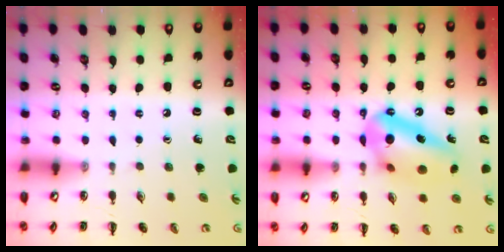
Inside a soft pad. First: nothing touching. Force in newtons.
{"total": 13.6, "press": 13.6, "slide": 0.3}